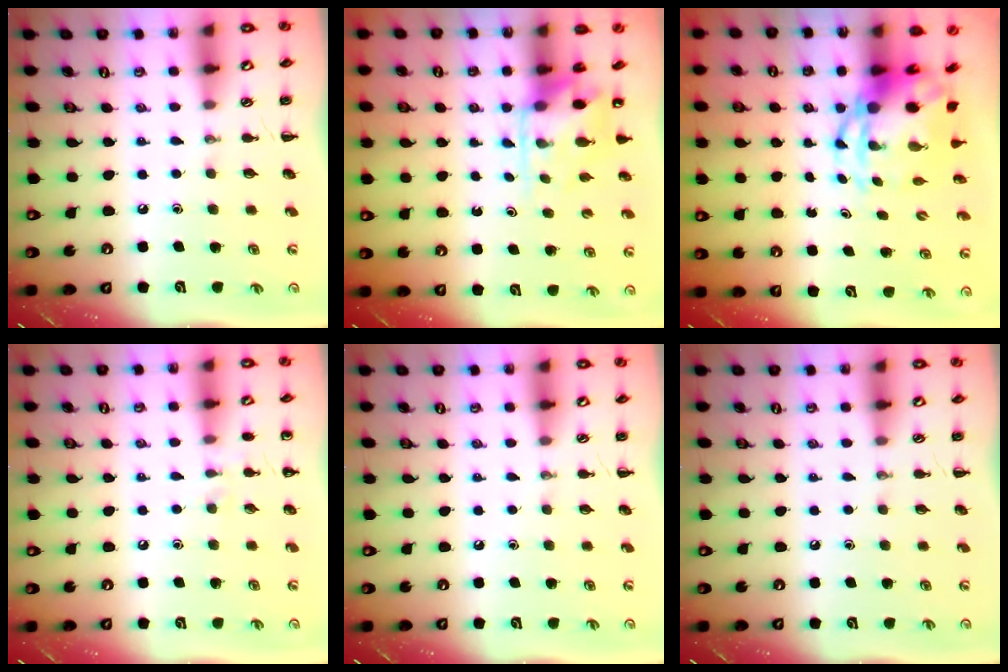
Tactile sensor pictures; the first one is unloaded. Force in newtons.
{"total": 5.0, "press": 4.9, "slide": 1.0}
{"total": 7.5, "press": 7.3, "slide": 2.0}
{"total": 5.2, "press": 4.9, "slide": 1.7}
{"total": 0.0}
{"total": 0.0}